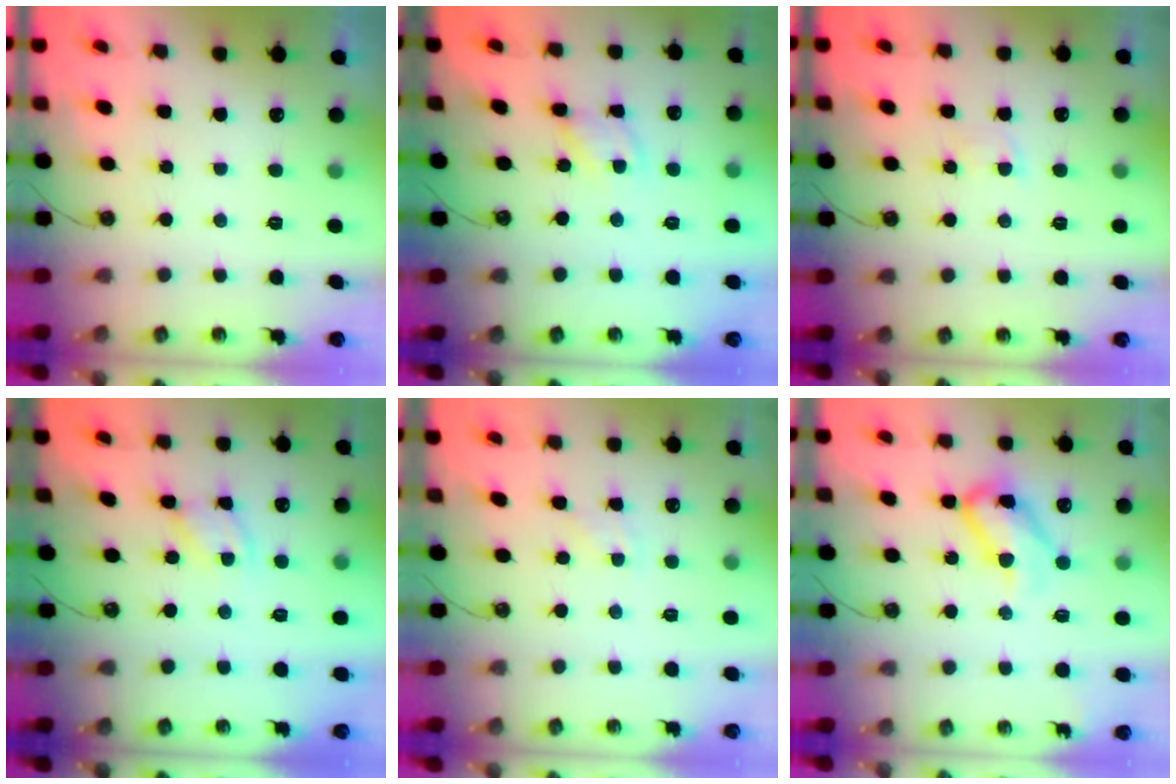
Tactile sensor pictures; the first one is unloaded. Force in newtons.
{"total": 6.6, "press": 6.6, "slide": 0.3}
{"total": 1.9, "press": 1.9, "slide": 0.3}
{"total": 4.1, "press": 4.1, "slide": 0.2}
{"total": 2.2, "press": 2.1, "slide": 0.3}
{"total": 14.7, "press": 14.7, "slide": 1.0}